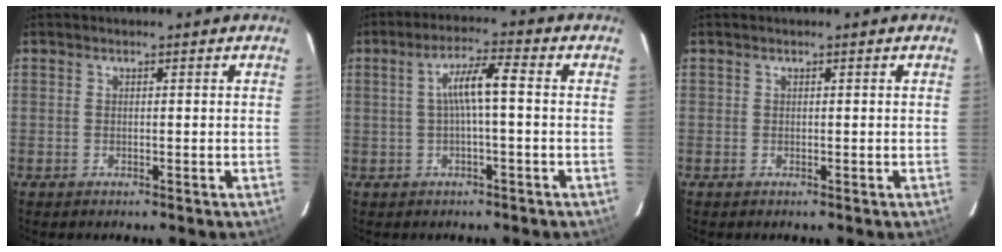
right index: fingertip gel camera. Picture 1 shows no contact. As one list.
[{"total": 5.5, "force": [-0.2, 0.3, 5.5], "torque": [-0.105, 0.010, 0.001]}, {"total": 0.0}]